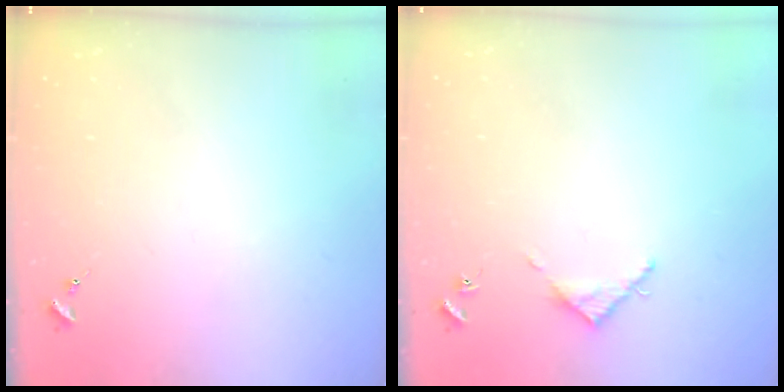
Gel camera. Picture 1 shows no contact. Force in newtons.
{"total": 4.0, "press": 4.0, "slide": 0.5}